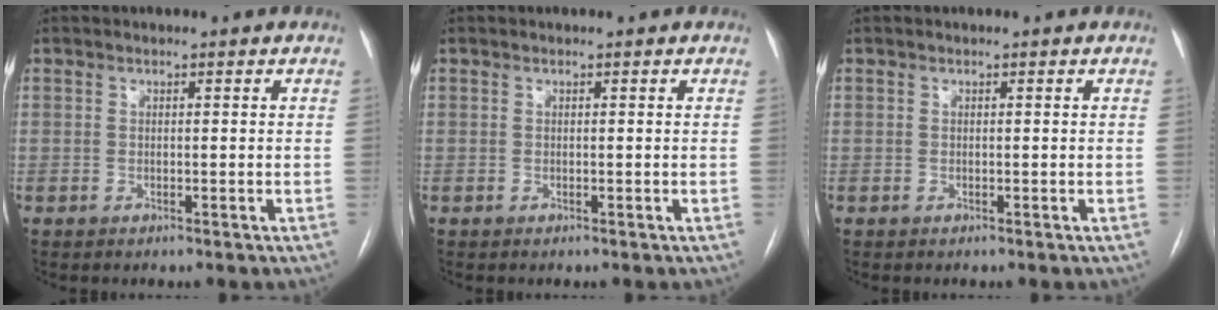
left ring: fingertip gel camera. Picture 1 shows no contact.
{"total": 0.0}
{"total": 0.0}